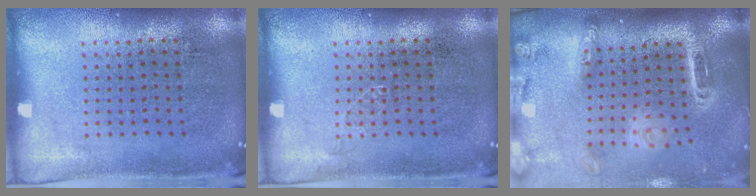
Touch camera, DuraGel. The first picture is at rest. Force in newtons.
{"total": 0.6, "press": 0.6, "slide": 0.1}
{"total": 2.5, "press": 1.9, "slide": 1.7}